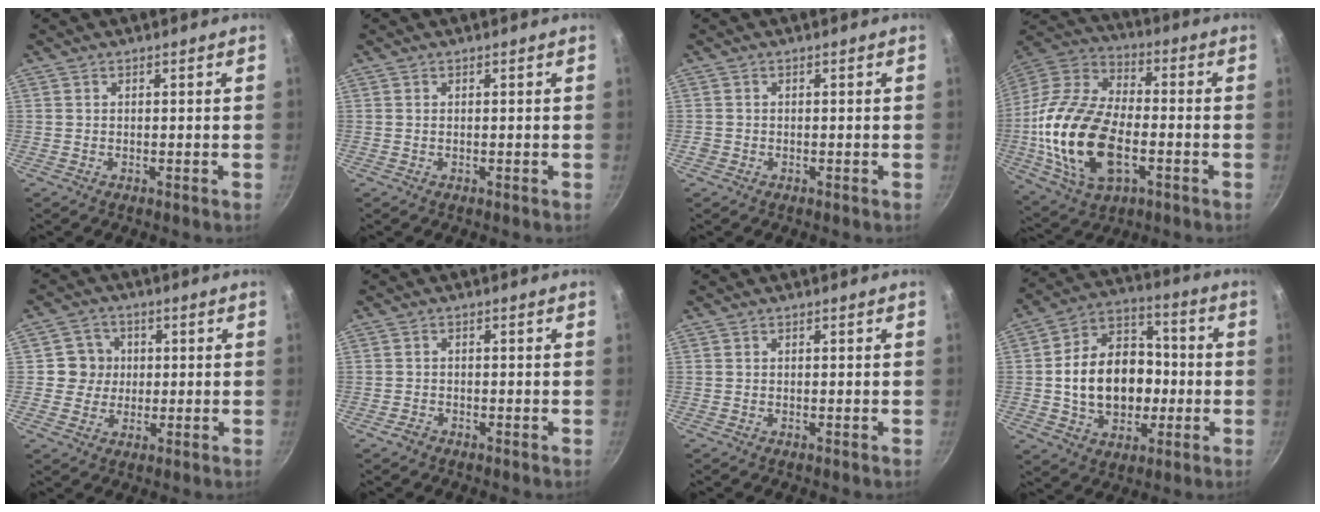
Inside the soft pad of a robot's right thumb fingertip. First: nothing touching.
{"total": 0.0}
{"total": 0.9, "force": [-0.4, 0.8, 0.2], "torque": [-0.004, 0.002, -0.007]}
{"total": 23.5, "force": [-4.6, 13.4, 18.8], "torque": [-0.363, 0.026, -0.090]}
{"total": 5.6, "force": [0.5, 5.5, 1.1], "torque": [0.022, 0.005, 0.000]}
{"total": 1.3, "force": [-1.0, 0.7, 0.3], "torque": [-0.007, 0.011, -0.020]}
{"total": 0.0}
{"total": 18.2, "force": [-1.4, 13.7, 11.9], "torque": [-0.163, 0.041, -0.024]}